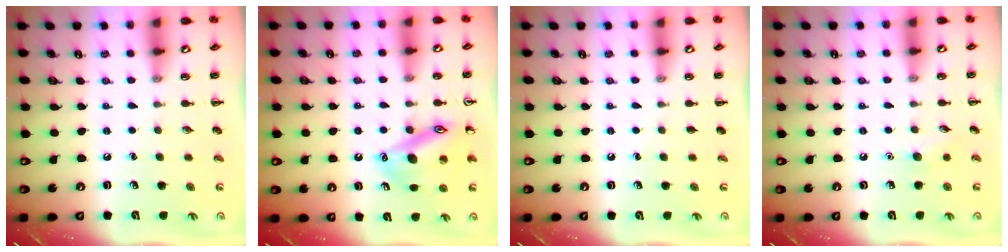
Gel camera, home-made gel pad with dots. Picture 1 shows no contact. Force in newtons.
{"total": 16.8, "press": 16.7, "slide": 1.8}
{"total": 0.0}
{"total": 5.6, "press": 5.4, "slide": 1.5}